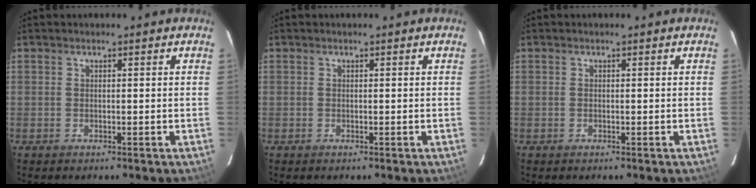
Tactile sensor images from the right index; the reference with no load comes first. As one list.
[{"total": 0.0}, {"total": 0.0}]